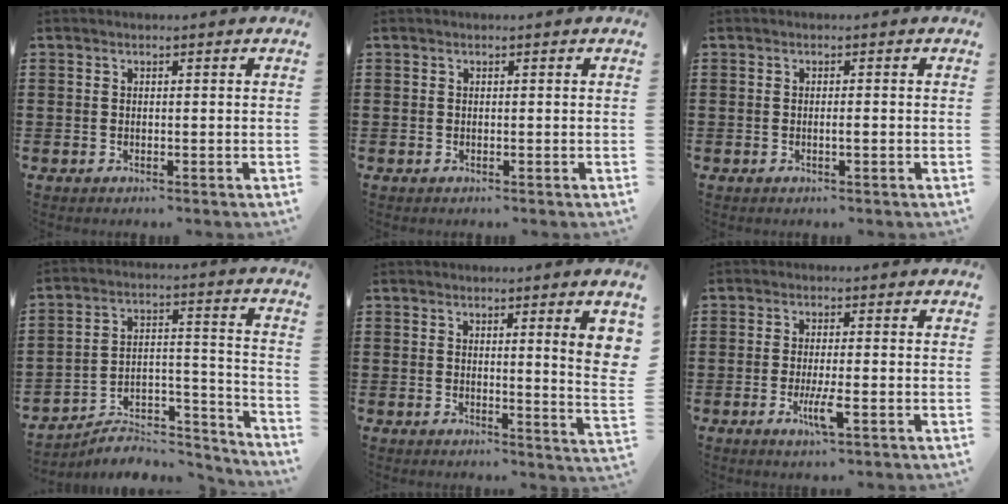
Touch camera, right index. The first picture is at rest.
{"total": 0.0}
{"total": 0.8, "force": [-0.3, 0.1, 0.7], "torque": [-0.013, -0.003, -0.004]}
{"total": 5.8, "force": [-5.3, 1.8, 1.6], "torque": [-0.023, 0.006, -0.103]}
{"total": 5.2, "force": [2.0, 0.2, 4.8], "torque": [-0.079, -0.014, 0.031]}
{"total": 4.7, "force": [-1.7, 0.6, 4.3], "torque": [-0.084, -0.014, -0.031]}